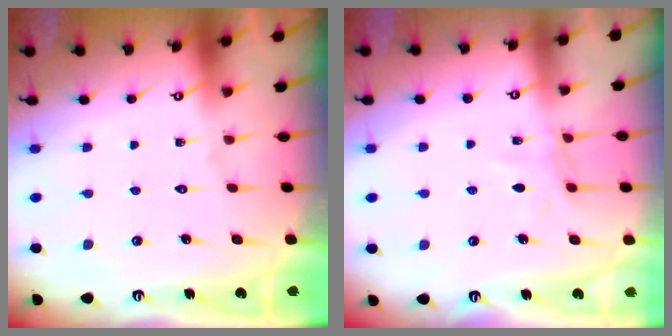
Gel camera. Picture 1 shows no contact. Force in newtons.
{"total": 6.1, "press": 6.1, "slide": 0.6}